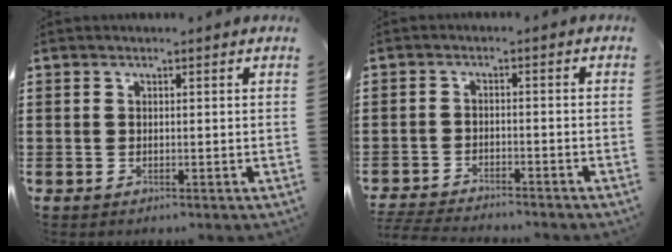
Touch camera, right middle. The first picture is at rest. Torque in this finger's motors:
{"motor_torque": [0.86, -0.54, 0.07, 0.07]}